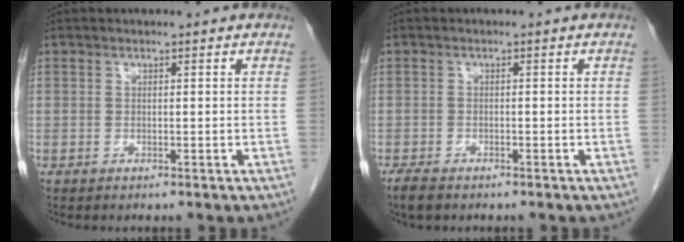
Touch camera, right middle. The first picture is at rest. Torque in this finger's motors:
{"motor_torque": [0.60, -0.19, -0.02, 0.02]}